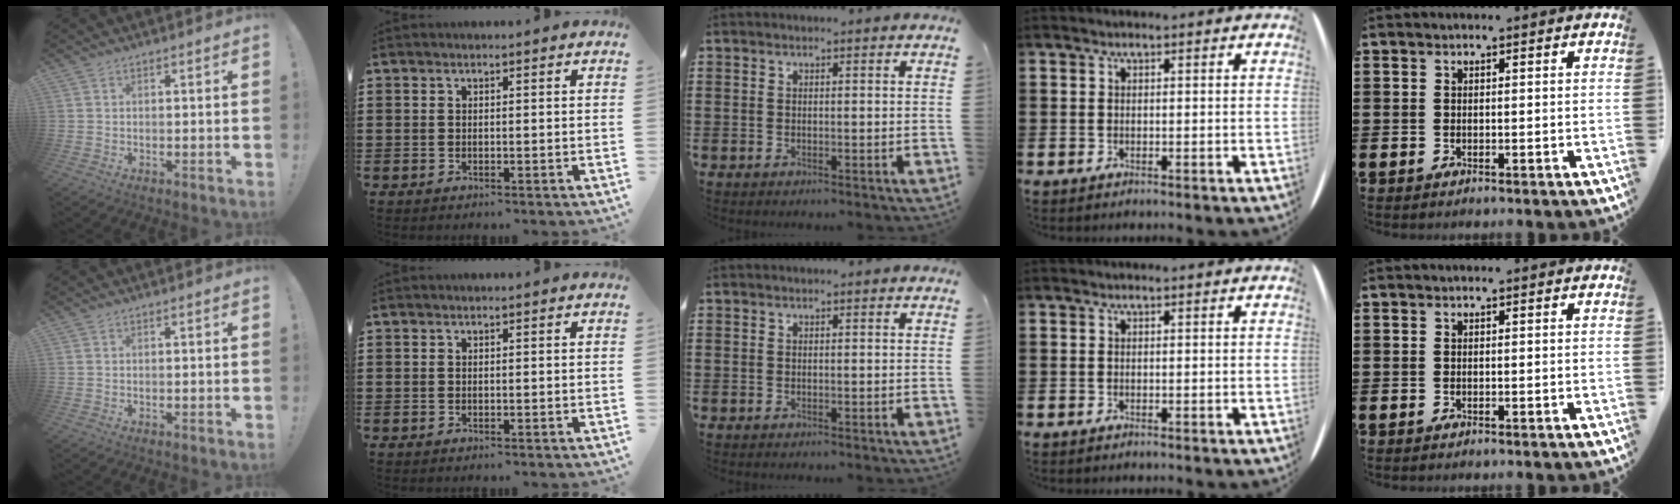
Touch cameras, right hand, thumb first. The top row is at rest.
{}